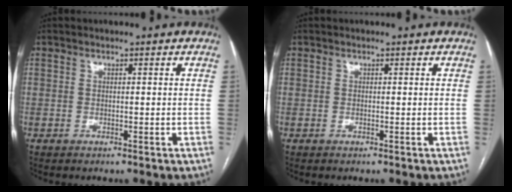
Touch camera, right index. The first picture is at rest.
{"total": 0.0}